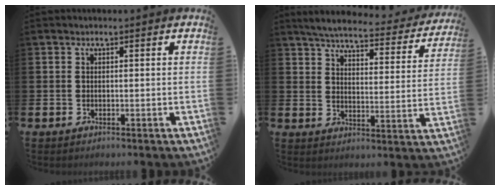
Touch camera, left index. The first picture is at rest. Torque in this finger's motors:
{"motor_torque": [0.85, -1.29, 0.16, 0.08]}